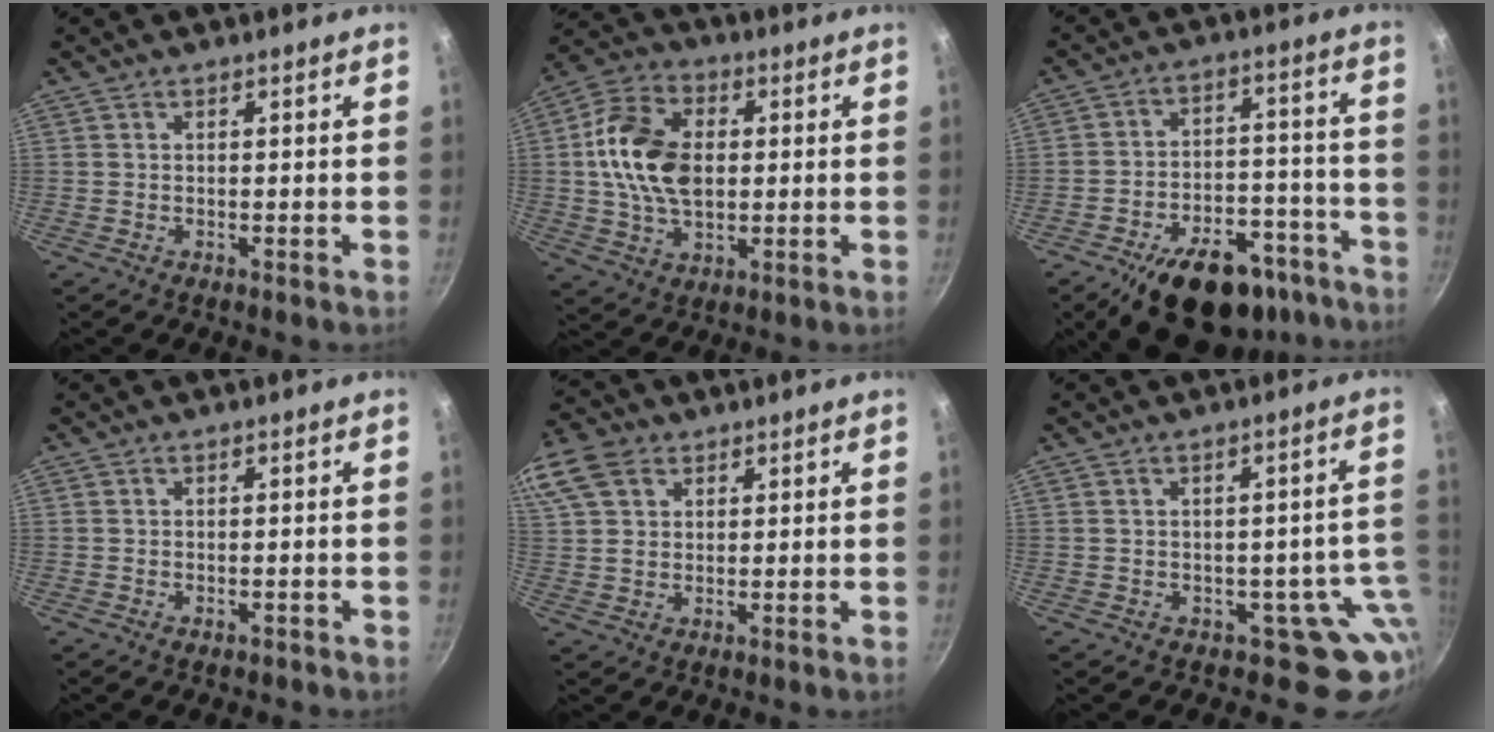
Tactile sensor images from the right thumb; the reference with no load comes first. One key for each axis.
{"total": 14.9, "fx": 1.1, "fy": 9.8, "fz": 11.1, "tx": -0.186, "ty": 0.012, "tz": 0.009}
{"total": 22.4, "fx": -15.2, "fy": 11.3, "fz": 11.8, "tx": -0.125, "ty": 0.084, "tz": -0.206}
{"total": 0.8, "fx": -0.5, "fy": 0.5, "fz": 0.4, "tx": -0.002, "ty": 0.003, "tz": -0.006}
{"total": 14.0, "fx": 6.4, "fy": 10.1, "fz": 7.3, "tx": -0.171, "ty": 0.026, "tz": 0.121}
{"total": 6.7, "fx": -1.7, "fy": 5.5, "fz": 3.4, "tx": 0.033, "ty": 0.026, "tz": -0.018}